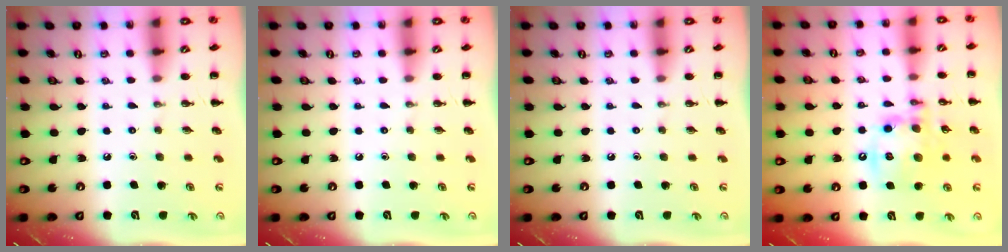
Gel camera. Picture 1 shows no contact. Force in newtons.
{"total": 0.0}
{"total": 0.0}
{"total": 13.8, "press": 13.5, "slide": 3.1}